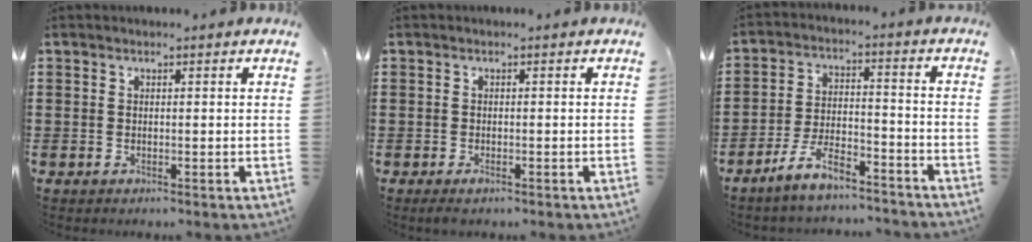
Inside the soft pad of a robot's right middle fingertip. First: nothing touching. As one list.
[{"total": 0.8, "force": [-0.5, 0.3, 0.5], "torque": [-0.011, -0.005, -0.009]}, {"total": 7.2, "force": [-6.1, 1.7, 3.4], "torque": [-0.072, 0.004, -0.121]}]